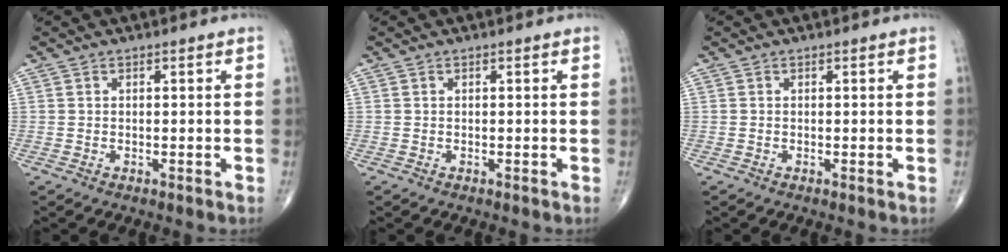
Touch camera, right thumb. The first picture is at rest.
{"total": 0.0}
{"total": 0.0}